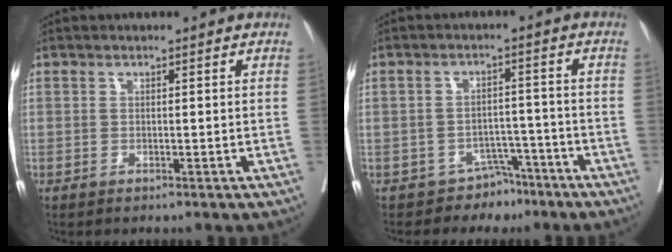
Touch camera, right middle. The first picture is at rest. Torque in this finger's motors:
{"motor_torque": [0.46, -0.38, -0.04, -0.01]}